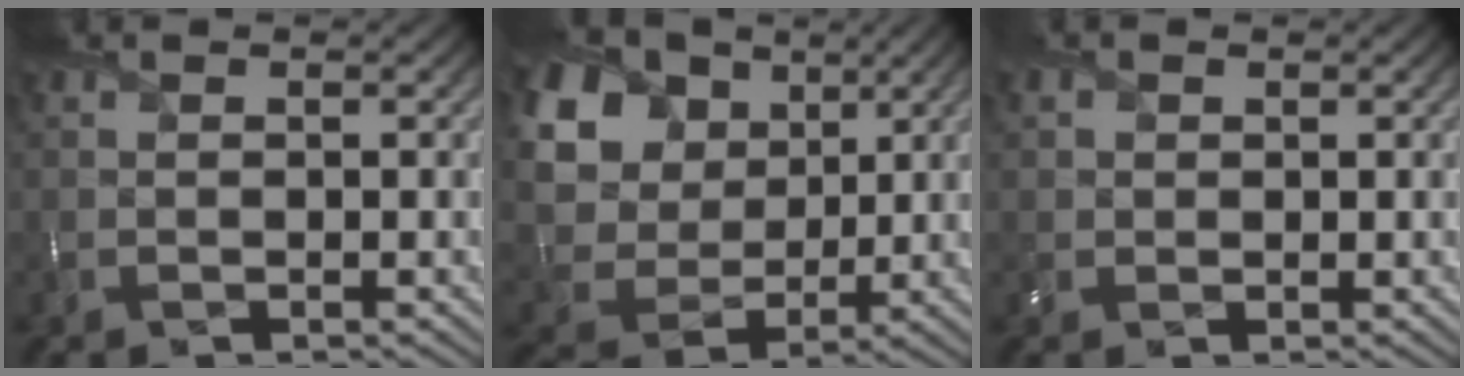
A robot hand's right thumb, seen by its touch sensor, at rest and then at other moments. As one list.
[{"total": 17.8, "force": [7.1, 13.6, 8.9], "torque": [-0.274, 0.034, 0.162]}, {"total": 1.7, "force": [0.6, 1.6, 0.4], "torque": [-0.015, 0.000, 0.009]}]